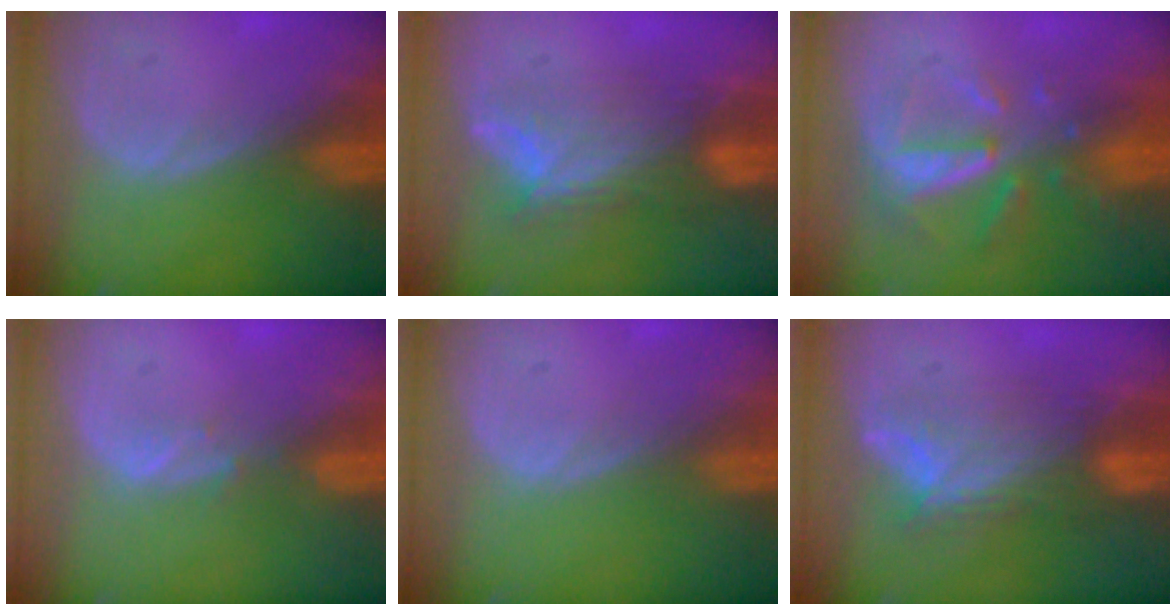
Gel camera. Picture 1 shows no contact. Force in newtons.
{"total": 7.0, "press": 6.8, "slide": 1.9}
{"total": 8.1, "press": 7.3, "slide": 3.4}
{"total": 1.4, "press": 1.2, "slide": 0.6}
{"total": 0.0}
{"total": 7.0, "press": 6.8, "slide": 1.9}